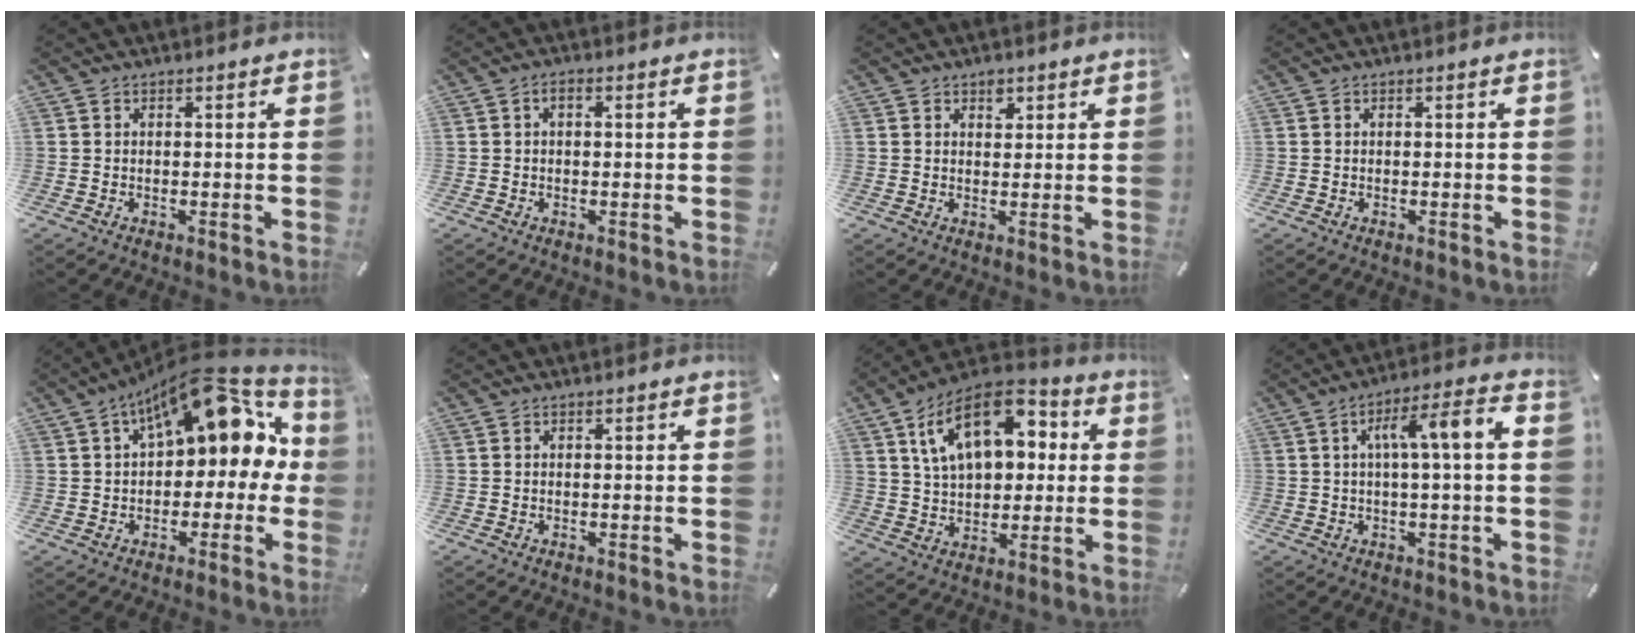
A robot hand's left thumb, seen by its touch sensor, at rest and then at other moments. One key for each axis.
{"total": 1.4, "fx": 0.0, "fy": 0.6, "fz": 1.3, "tx": -0.026, "ty": 0.005, "tz": -0.002}
{"total": 2.0, "fx": 1.2, "fy": 1.4, "fz": 0.8, "tx": 0.000, "ty": -0.005, "tz": 0.018}
{"total": 0.0}
{"total": 16.9, "fx": 8.2, "fy": 8.0, "fz": 12.4, "tx": -0.185, "ty": -0.043, "tz": 0.137}
{"total": 0.0}
{"total": 17.5, "fx": 6.9, "fy": 11.0, "fz": 11.7, "tx": -0.221, "ty": -0.013, "tz": 0.120}
{"total": 8.8, "fx": 1.0, "fy": 1.4, "fz": 8.6, "tx": -0.153, "ty": 0.009, "tz": 0.010}